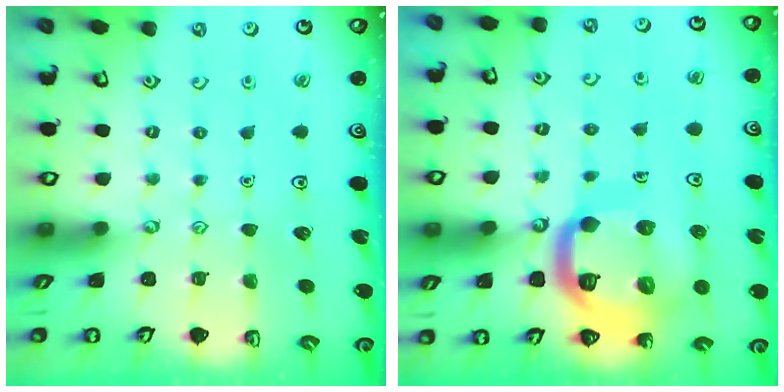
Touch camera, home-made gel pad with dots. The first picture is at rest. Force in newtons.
{"total": 17.4, "press": 17.3, "slide": 1.9}